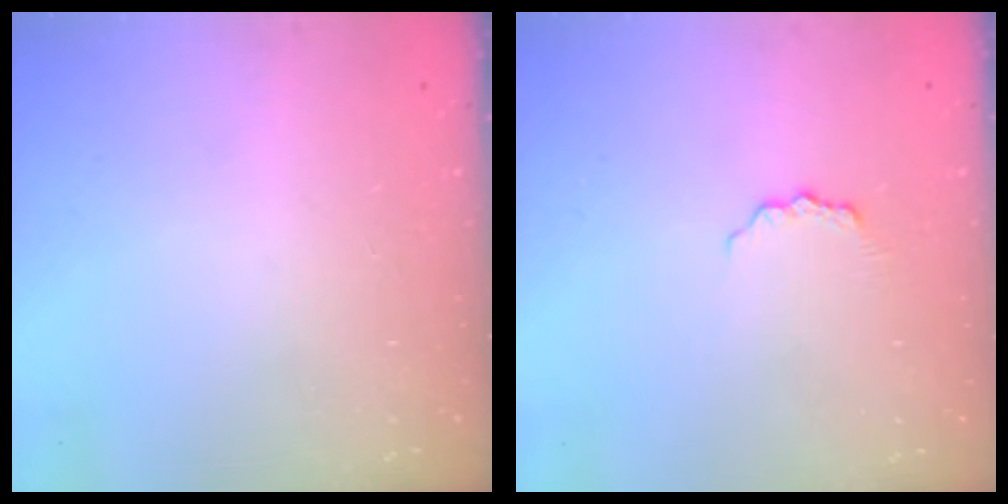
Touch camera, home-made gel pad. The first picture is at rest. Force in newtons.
{"total": 3.6, "press": 3.6, "slide": 0.4}